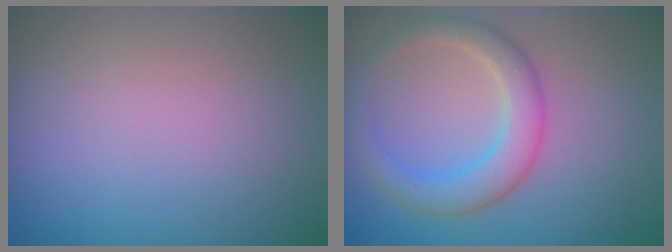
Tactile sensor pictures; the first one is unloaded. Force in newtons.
{"total": 3.7, "press": 3.7, "slide": 0.2}